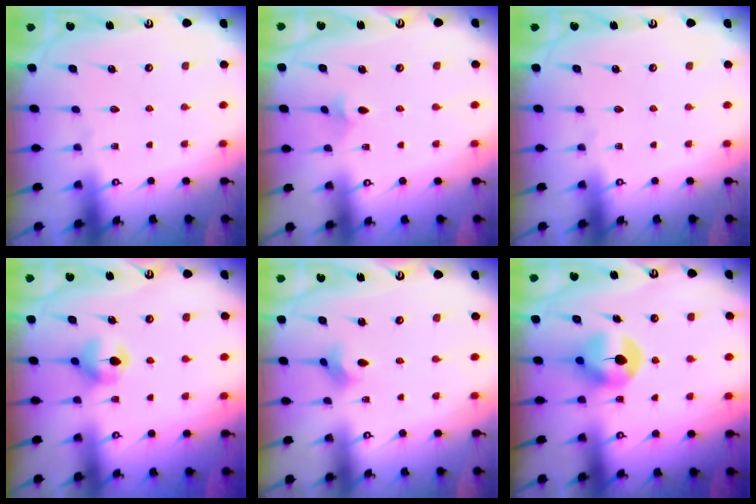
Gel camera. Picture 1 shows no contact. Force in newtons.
{"total": 2.3, "press": 2.3, "slide": 0.5}
{"total": 0.0}
{"total": 6.0, "press": 5.9, "slide": 0.6}
{"total": 2.8, "press": 2.7, "slide": 0.6}
{"total": 8.4, "press": 8.3, "slide": 1.2}